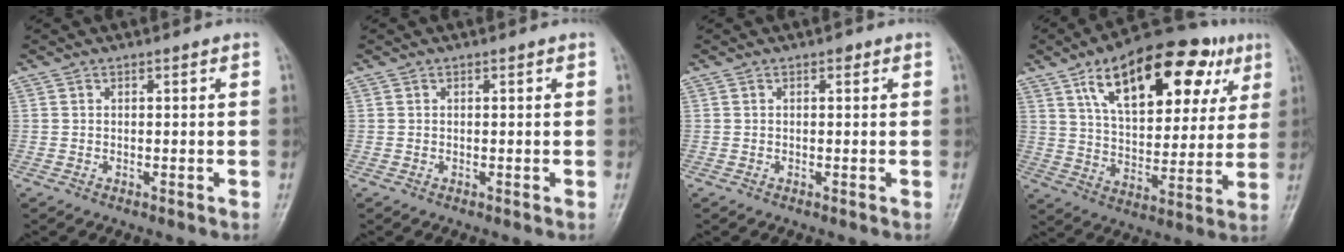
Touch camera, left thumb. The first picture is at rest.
{"total": 0.0}
{"total": 0.8, "force": [0.4, 0.5, 0.5], "torque": [-0.001, 0.000, 0.002]}
{"total": 24.6, "force": [11.4, 12.0, 18.2], "torque": [-0.233, -0.007, 0.182]}